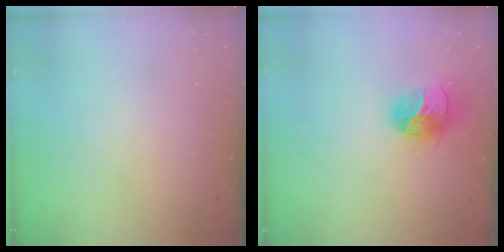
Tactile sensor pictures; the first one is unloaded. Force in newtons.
{"total": 15.4, "press": 15.3, "slide": 1.7}